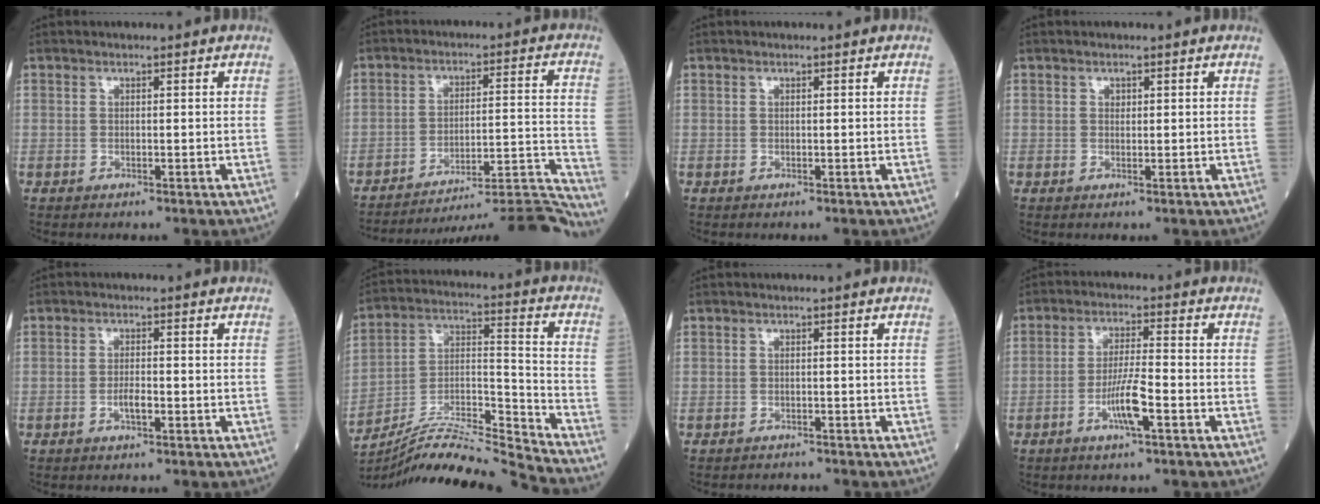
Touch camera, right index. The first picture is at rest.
{"total": 19.6, "force": [-18.9, -2.5, 4.3], "torque": [-0.018, 0.022, -0.260]}
{"total": 0.0}
{"total": 0.6, "force": [0.3, 0.5, 0.3], "torque": [-0.001, -0.001, 0.004]}
{"total": 2.3, "force": [-0.9, 0.5, 2.0], "torque": [-0.036, 0.002, -0.016]}
{"total": 17.0, "force": [-16.3, -2.0, 4.7], "torque": [-0.083, 0.026, -0.287]}
{"total": 1.5, "force": [-1.4, 0.1, -0.3], "torque": [0.005, -0.005, -0.022]}
{"total": 6.0, "force": [-2.6, 0.2, 5.4], "torque": [-0.105, -0.003, -0.049]}